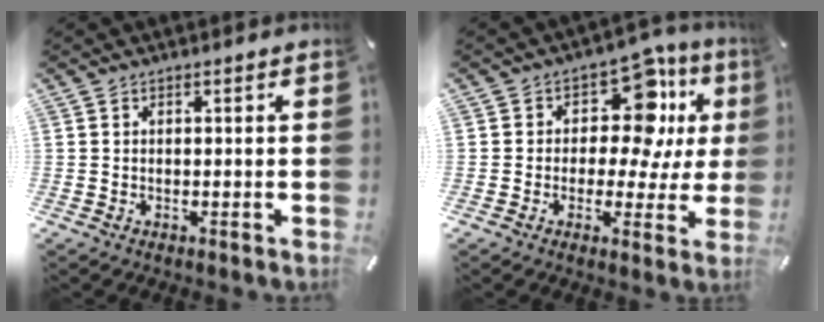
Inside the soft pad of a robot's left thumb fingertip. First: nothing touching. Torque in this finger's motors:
{"motor_torque": [0.17, 0.44, 0.18, 0.29, -0.02]}